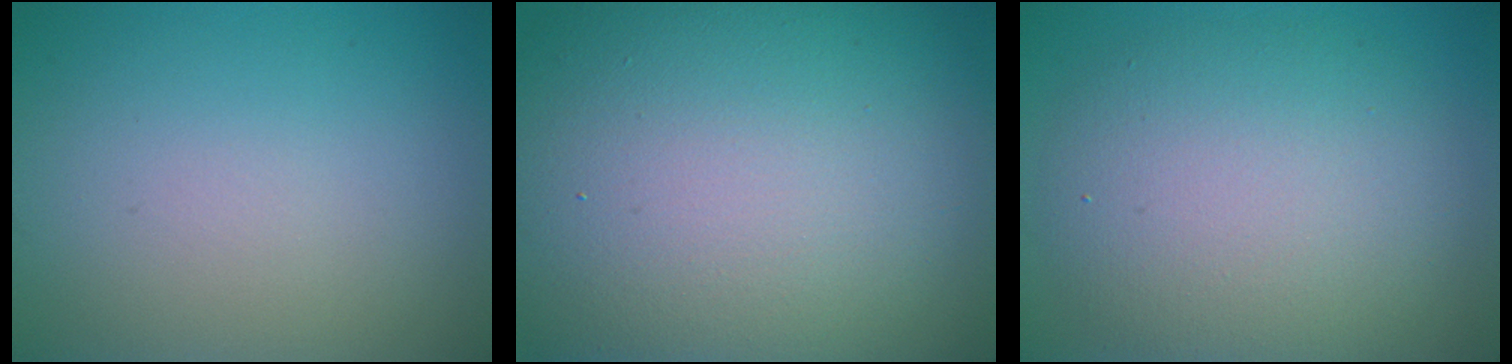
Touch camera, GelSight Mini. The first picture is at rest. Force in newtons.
{"total": 20.3, "press": 20.3, "slide": 1.1}
{"total": 8.0, "press": 8.0, "slide": 0.2}